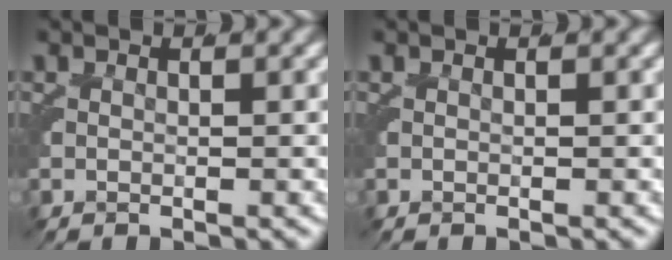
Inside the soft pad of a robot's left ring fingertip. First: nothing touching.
{"total": 0.0}